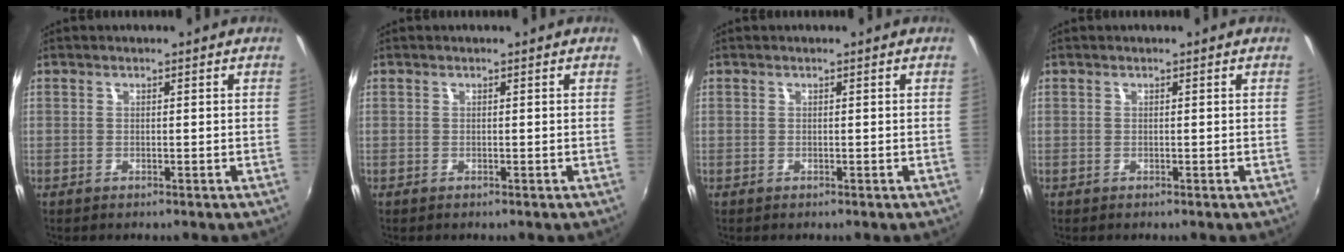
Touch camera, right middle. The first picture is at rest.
{"total": 0.0}
{"total": 0.0}
{"total": 0.0}